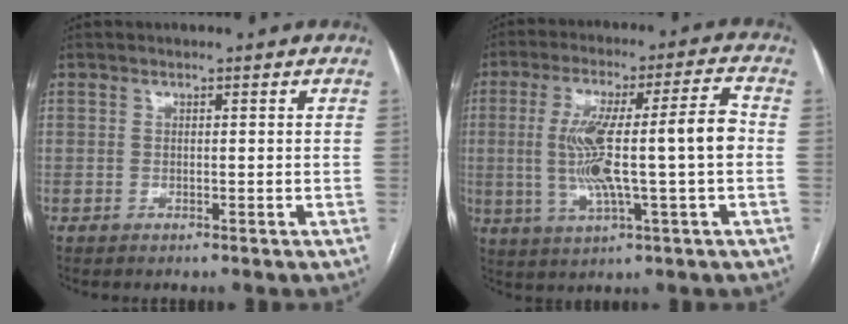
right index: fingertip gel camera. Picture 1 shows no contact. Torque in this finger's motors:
{"motor_torque": [0.74, -0.24, 0.43, 0.15]}